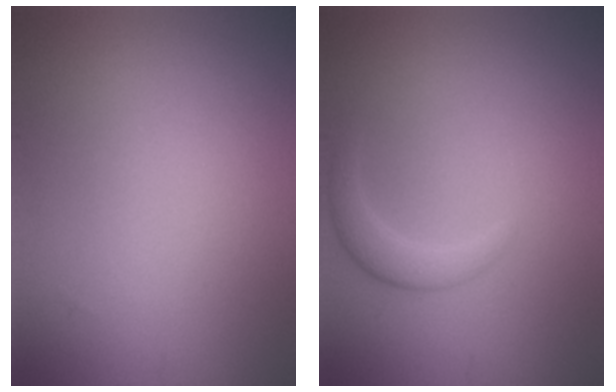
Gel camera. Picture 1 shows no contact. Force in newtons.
{"total": 1.8, "press": 1.8, "slide": 0.1}